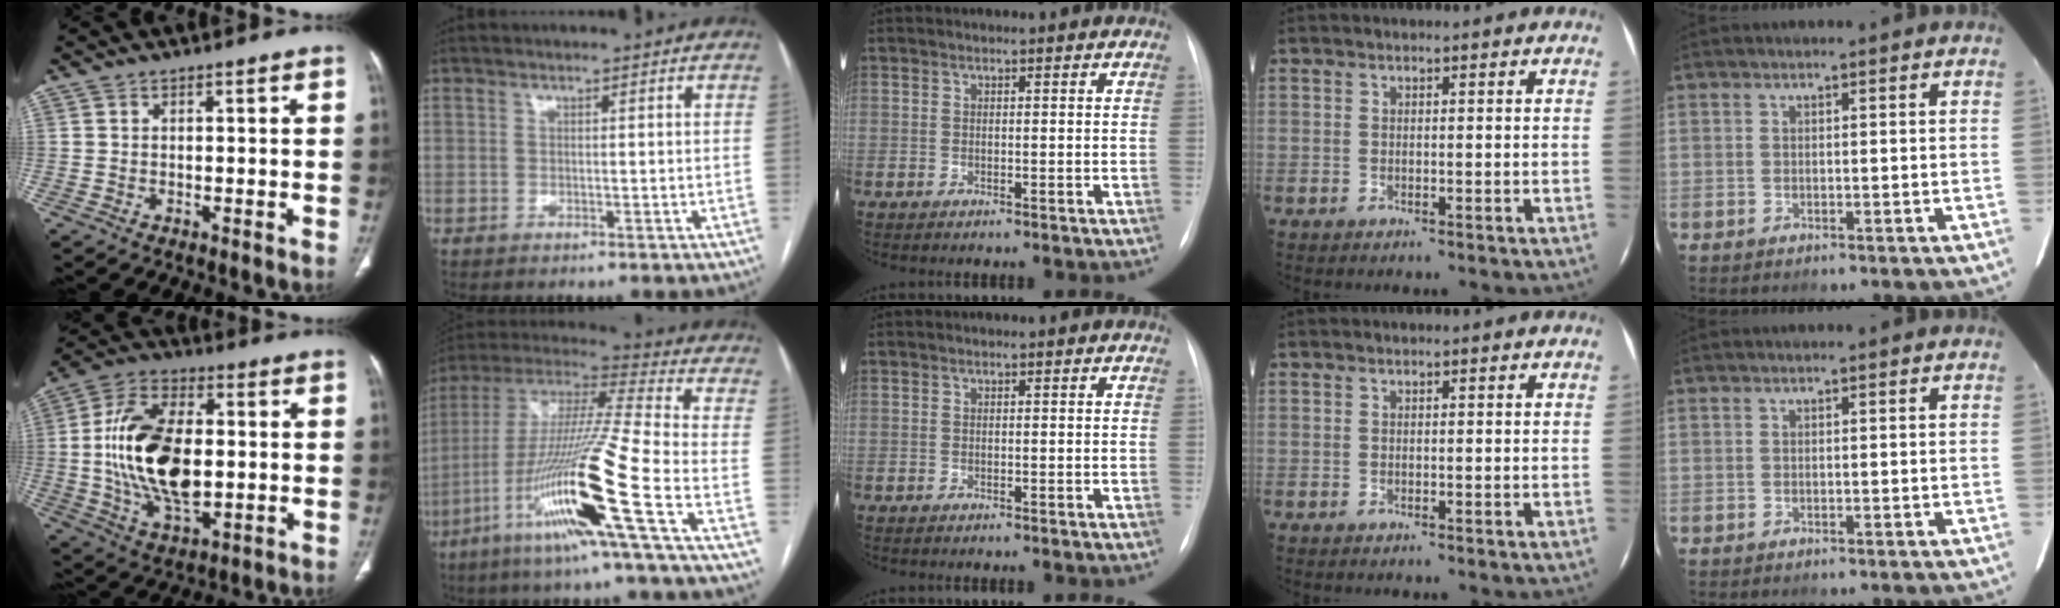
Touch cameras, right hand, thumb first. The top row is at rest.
{"thumb": {"total": 19.6, "force": [-0.2, 10.6, 16.4], "torque": [-0.310, 0.005, 0.001]}, "index": {"total": 19.4, "force": [-8.1, -1.6, 17.6], "torque": [-0.362, -0.029, -0.162]}}